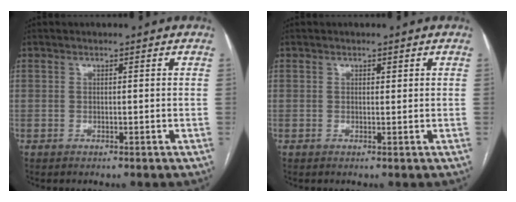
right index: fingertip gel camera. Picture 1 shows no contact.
{"total": 0.8, "force": [0.5, 0.4, 0.5], "torque": [-0.006, -0.001, 0.005]}